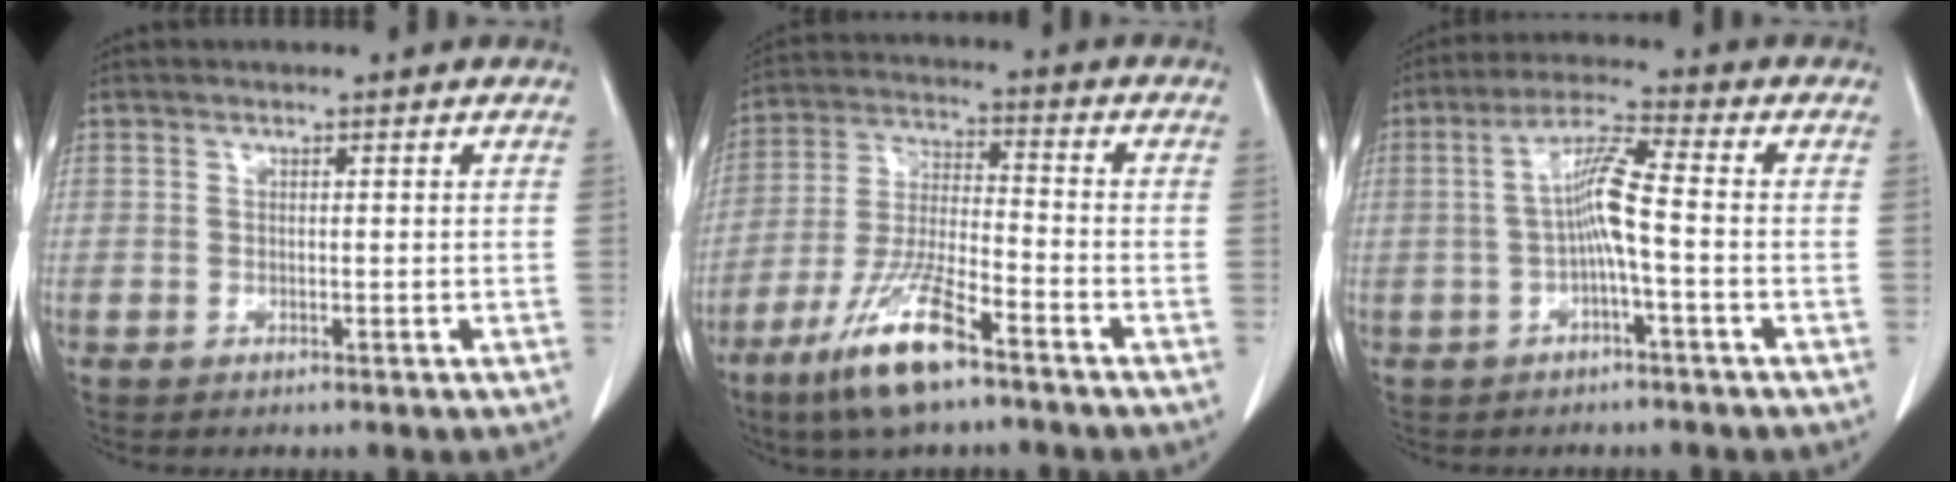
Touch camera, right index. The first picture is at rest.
{"total": 12.3, "force": [-7.8, 1.9, 9.3], "torque": [-0.193, -0.026, -0.147]}
{"total": 6.6, "force": [-0.6, 0.1, 6.5], "torque": [-0.127, 0.014, -0.014]}